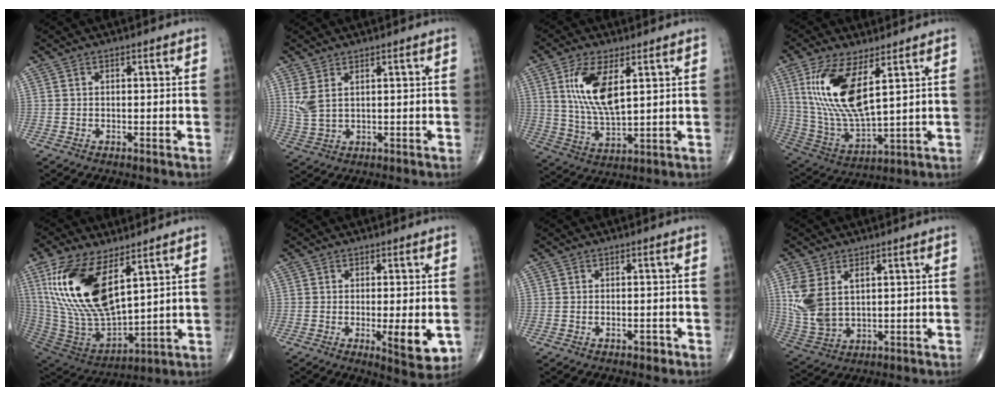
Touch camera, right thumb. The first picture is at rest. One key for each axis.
{"total": 4.5, "fx": 1.8, "fy": 2.0, "fz": 3.6, "tx": -0.084, "ty": -0.004, "tz": 0.047}
{"total": 14.3, "fx": 4.8, "fy": 5.6, "fz": 12.2, "tx": -0.244, "ty": -0.024, "tz": 0.102}
{"total": 16.6, "fx": 5.9, "fy": 6.0, "fz": 14.3, "tx": -0.290, "ty": -0.030, "tz": 0.125}
{"total": 22.0, "fx": 8.6, "fy": 10.0, "fz": 17.5, "tx": -0.345, "ty": -0.038, "tz": 0.177}
{"total": 7.6, "fx": -1.7, "fy": 2.2, "fz": 7.1, "tx": -0.094, "ty": -0.017, "tz": -0.020}
{"total": 1.6, "fx": -1.0, "fy": 0.8, "fz": 0.9, "tx": -0.014, "ty": 0.009, "tz": -0.013}
{"total": 9.9, "fx": 2.7, "fy": 6.0, "fz": 7.4, "tx": -0.159, "ty": -0.006, "tz": 0.068}